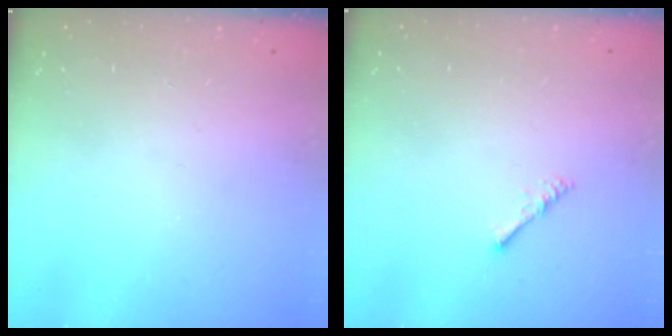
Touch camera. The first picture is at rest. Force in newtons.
{"total": 1.7, "press": 1.6, "slide": 0.4}